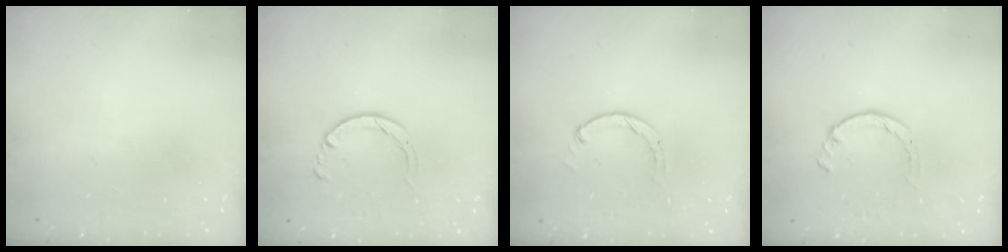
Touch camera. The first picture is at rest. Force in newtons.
{"total": 2.9, "press": 2.8, "slide": 0.4}
{"total": 1.3, "press": 1.2, "slide": 0.2}
{"total": 1.4, "press": 1.4, "slide": 0.3}